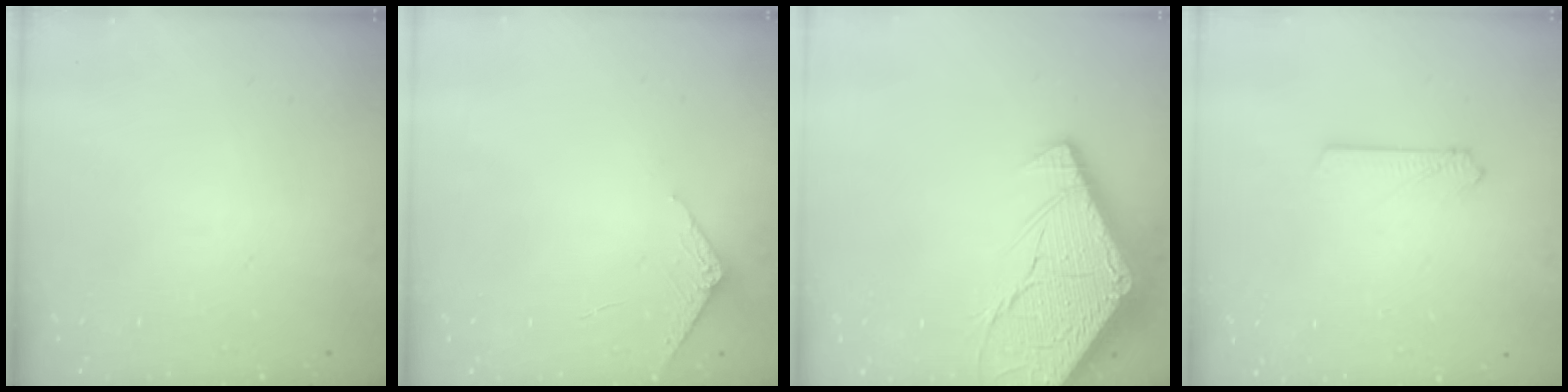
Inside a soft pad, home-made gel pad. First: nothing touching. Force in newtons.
{"total": 2.9, "press": 2.9, "slide": 0.3}
{"total": 15.4, "press": 15.3, "slide": 1.6}
{"total": 2.6, "press": 2.6, "slide": 0.3}